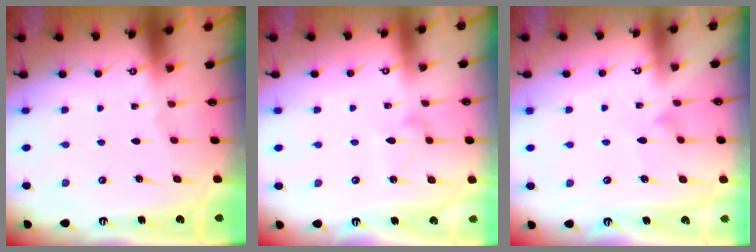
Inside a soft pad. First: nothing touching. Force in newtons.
{"total": 6.1, "press": 6.1, "slide": 0.4}
{"total": 5.7, "press": 5.7, "slide": 0.3}